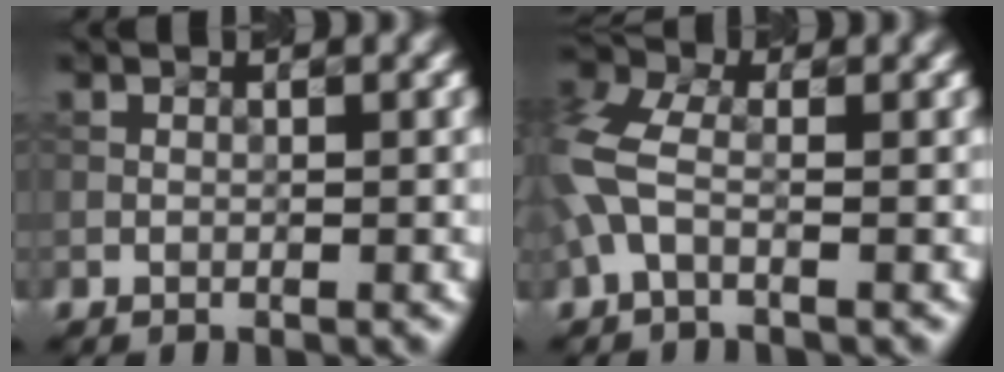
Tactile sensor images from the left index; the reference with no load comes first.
{"total": 5.2, "force": [-0.8, 3.0, 4.1], "torque": [-0.114, 0.009, -0.032]}